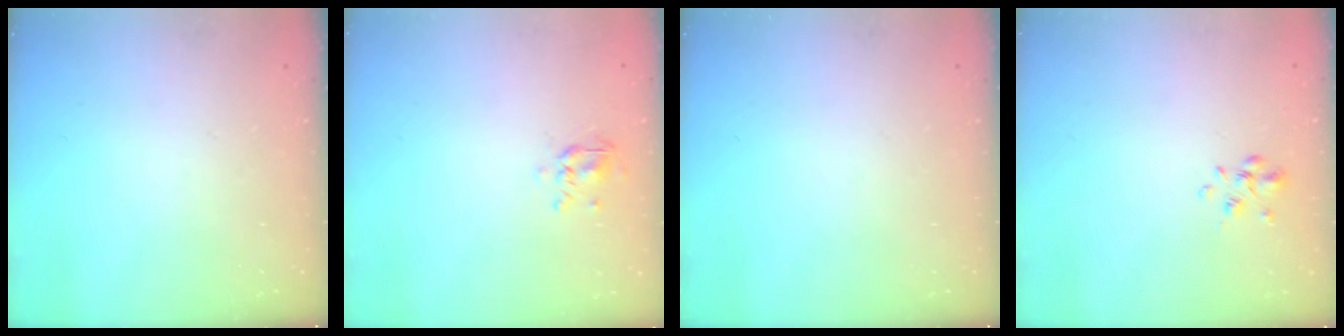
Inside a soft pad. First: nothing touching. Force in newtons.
{"total": 3.2, "press": 3.1, "slide": 0.9}
{"total": 0.0}
{"total": 2.5, "press": 2.4, "slide": 0.9}